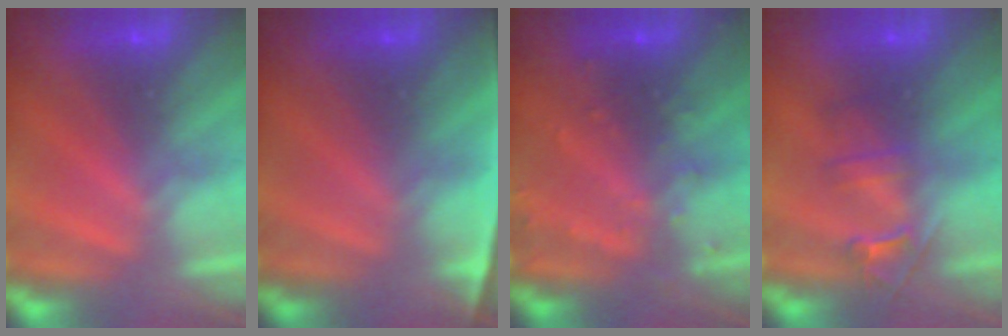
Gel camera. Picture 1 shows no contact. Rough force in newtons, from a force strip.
{"total": 2.4}
{"total": 3.1}
{"total": 2.4}